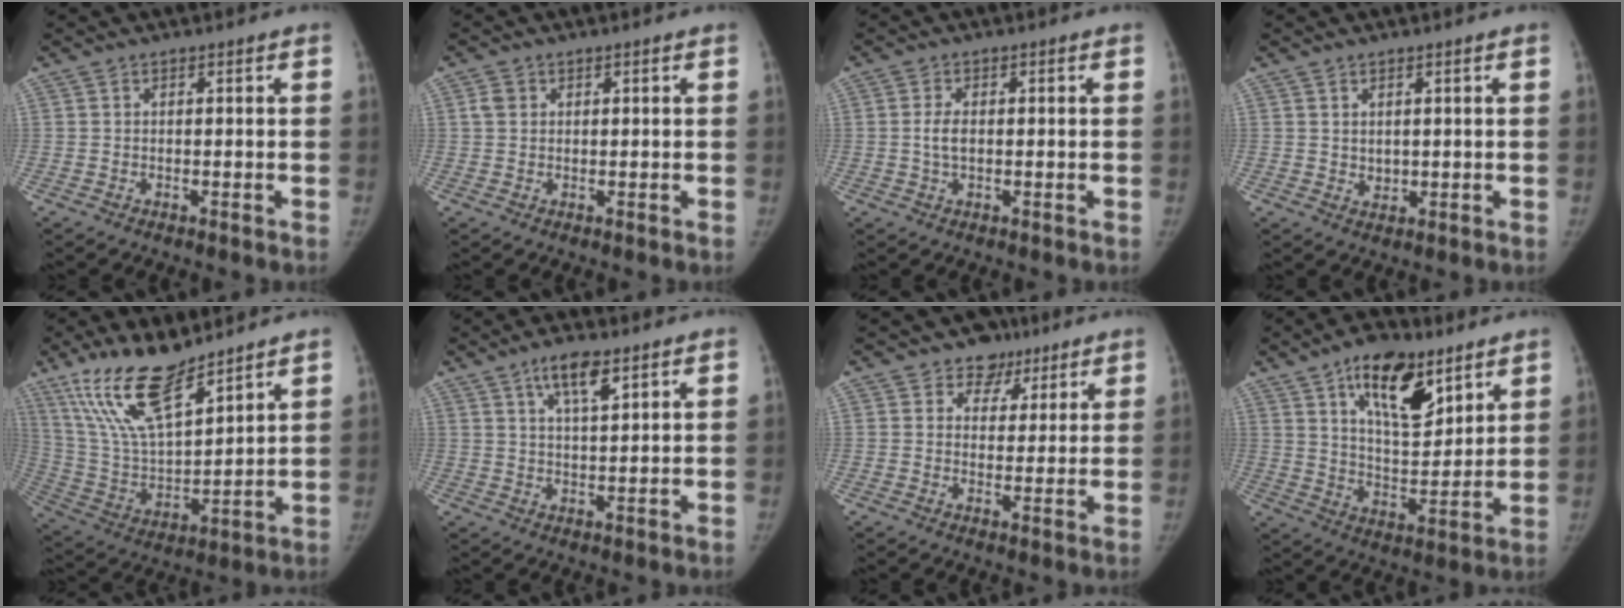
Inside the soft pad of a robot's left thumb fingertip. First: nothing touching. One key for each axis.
{"total": 2.1, "fx": 0.8, "fy": 1.7, "fz": 1.0, "tx": -0.015, "ty": 0.002, "tz": 0.015}
{"total": 3.1, "fx": 0.1, "fy": 1.7, "fz": 2.6, "tx": -0.052, "ty": 0.003, "tz": 0.003}
{"total": 1.8, "fx": 0.8, "fy": 1.3, "fz": 0.9, "tx": -0.007, "ty": -0.011, "tz": 0.020}
{"total": 18.4, "fx": 13.1, "fy": 5.8, "fz": 11.6, "tx": -0.194, "ty": -0.064, "tz": 0.259}
{"total": 6.6, "fx": 3.9, "fy": 2.1, "fz": 4.9, "tx": -0.079, "ty": -0.017, "tz": 0.068}
{"total": 6.7, "fx": 4.5, "fy": 4.9, "fz": 1.0, "tx": 0.025, "ty": -0.018, "tz": 0.064}
{"total": 15.9, "fx": 9.0, "fy": 7.3, "fz": 10.9, "tx": -0.140, "ty": -0.047, "tz": 0.153}